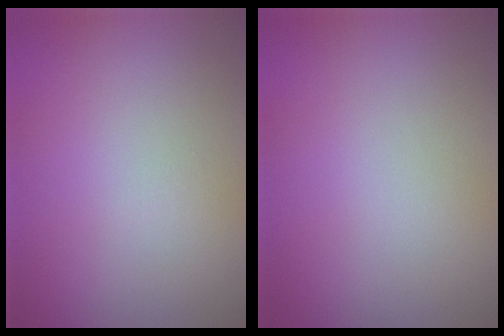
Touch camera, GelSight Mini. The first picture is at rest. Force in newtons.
{"total": 0.0}